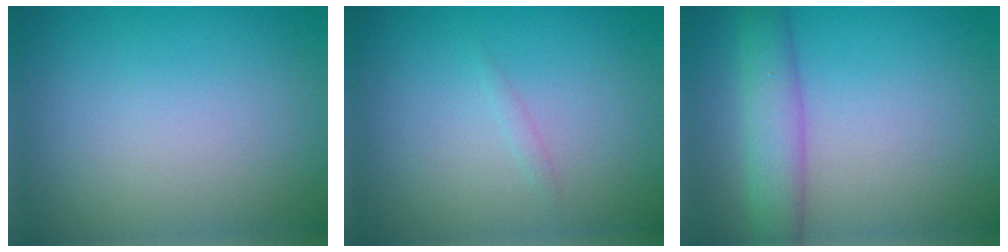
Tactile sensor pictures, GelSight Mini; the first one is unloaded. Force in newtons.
{"total": 0.5, "press": 0.5, "slide": 0.0}
{"total": 4.3, "press": 4.3, "slide": 0.1}